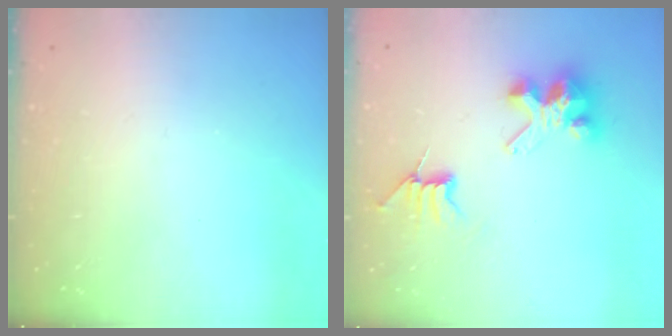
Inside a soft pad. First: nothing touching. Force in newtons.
{"total": 8.3, "press": 8.3, "slide": 0.5}